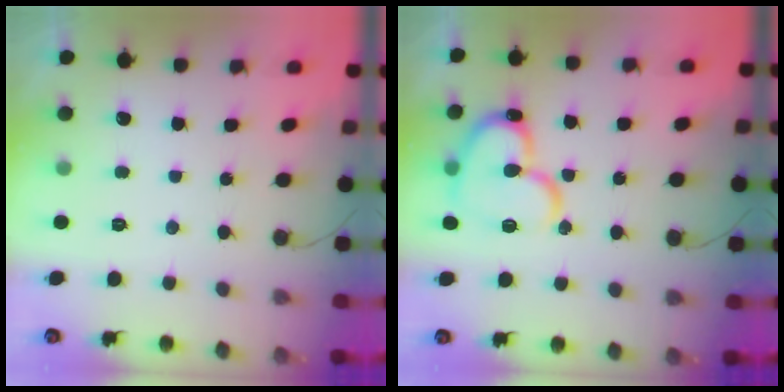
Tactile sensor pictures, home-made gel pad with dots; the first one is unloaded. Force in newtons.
{"total": 17.5, "press": 17.4, "slide": 1.6}